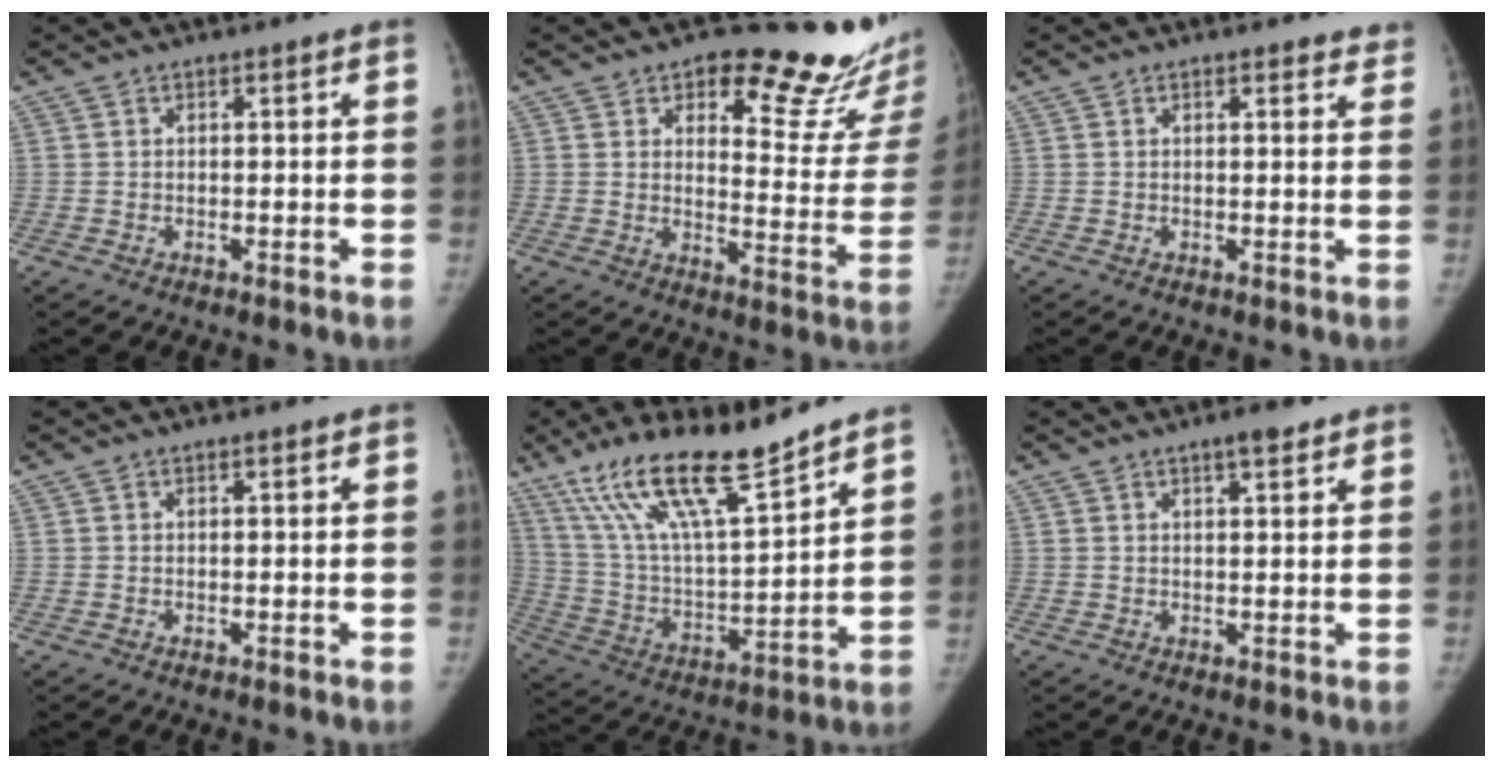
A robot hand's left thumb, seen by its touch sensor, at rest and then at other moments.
{"total": 20.7, "force": [15.4, 8.4, 11.1], "torque": [-0.075, -0.104, 0.182]}
{"total": 3.4, "force": [2.9, 1.2, 1.3], "torque": [0.009, -0.008, 0.024]}
{"total": 0.0}
{"total": 19.9, "force": [14.8, 3.6, 12.8], "torque": [-0.210, -0.069, 0.278]}
{"total": 3.2, "force": [2.2, 0.8, 2.2], "torque": [-0.026, -0.011, 0.031]}